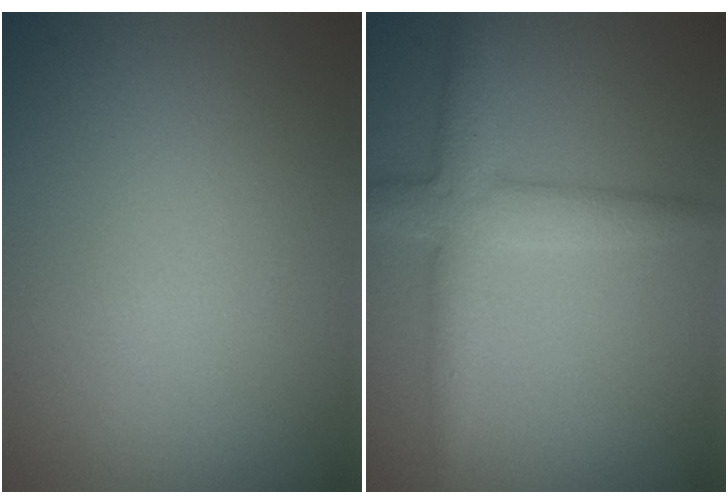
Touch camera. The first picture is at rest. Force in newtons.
{"total": 4.1, "press": 4.1, "slide": 0.0}